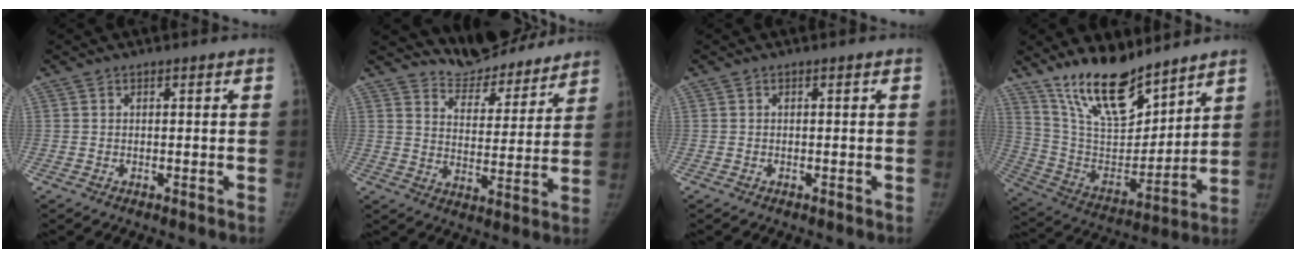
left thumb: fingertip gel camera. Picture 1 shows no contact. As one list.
[{"total": 12.5, "force": [12.0, 3.0, 1.5], "torque": [0.003, -0.084, 0.184]}, {"total": 0.0}, {"total": 19.2, "force": [14.6, 7.1, 10.2], "torque": [-0.136, -0.089, 0.272]}]